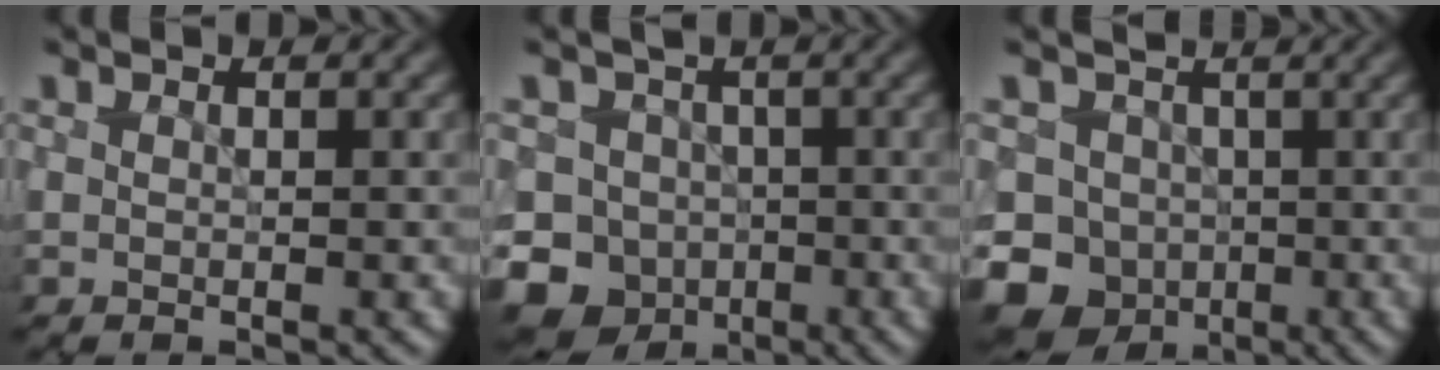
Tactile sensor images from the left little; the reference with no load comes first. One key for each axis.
{"total": 10.9, "fx": -5.4, "fy": 9.0, "fz": 2.9, "tx": -0.039, "ty": -0.018, "tz": -0.099}
{"total": 10.4, "fx": -4.0, "fy": 9.0, "fz": 3.4, "tx": -0.056, "ty": -0.017, "tz": -0.076}